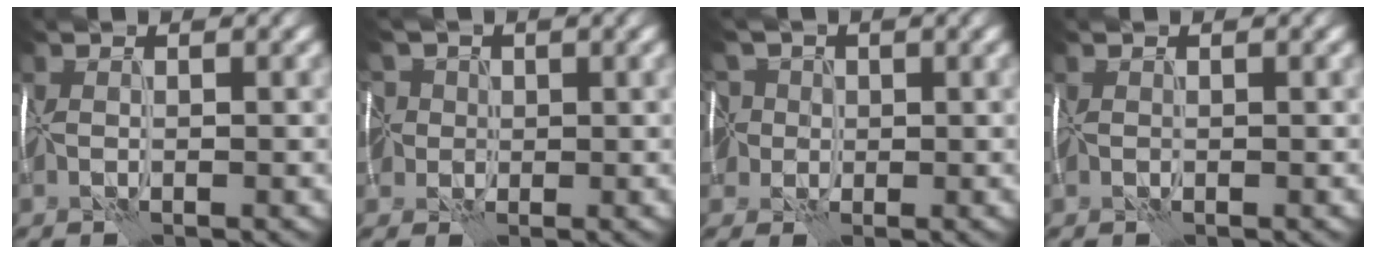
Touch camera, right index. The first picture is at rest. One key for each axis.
{"total": 6.3, "fx": 1.6, "fy": 5.1, "fz": 3.3, "tx": -0.051, "ty": 0.025, "tz": -0.004}
{"total": 6.9, "fx": 1.5, "fy": 5.5, "fz": 4.0, "tx": -0.069, "ty": 0.029, "tz": -0.012}
{"total": 0.0}